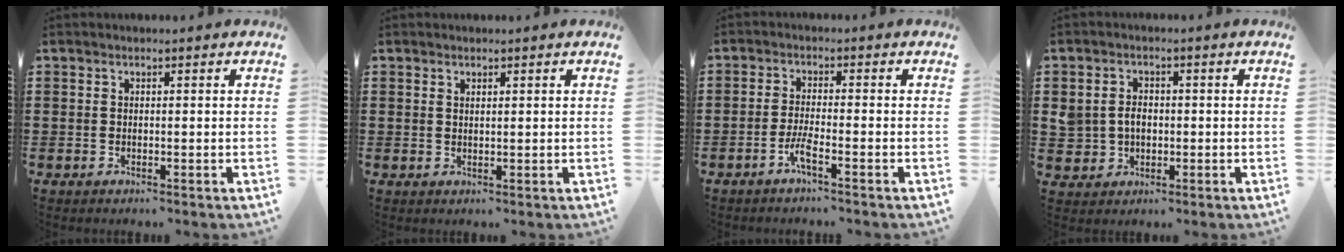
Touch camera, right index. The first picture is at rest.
{"total": 0.6, "force": [0.5, 0.2, 0.2], "torque": [-0.005, 0.002, 0.009]}
{"total": 3.3, "force": [-1.9, 0.0, 2.6], "torque": [-0.059, -0.005, -0.040]}
{"total": 3.6, "force": [0.0, 3.1, 1.8], "torque": [-0.052, 0.008, -0.005]}